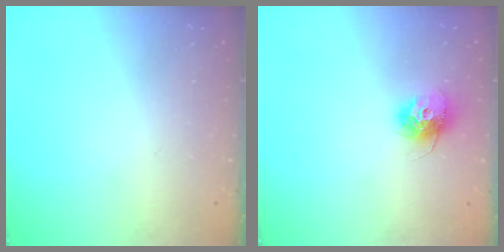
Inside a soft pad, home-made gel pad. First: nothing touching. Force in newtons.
{"total": 11.0, "press": 11.0, "slide": 0.8}